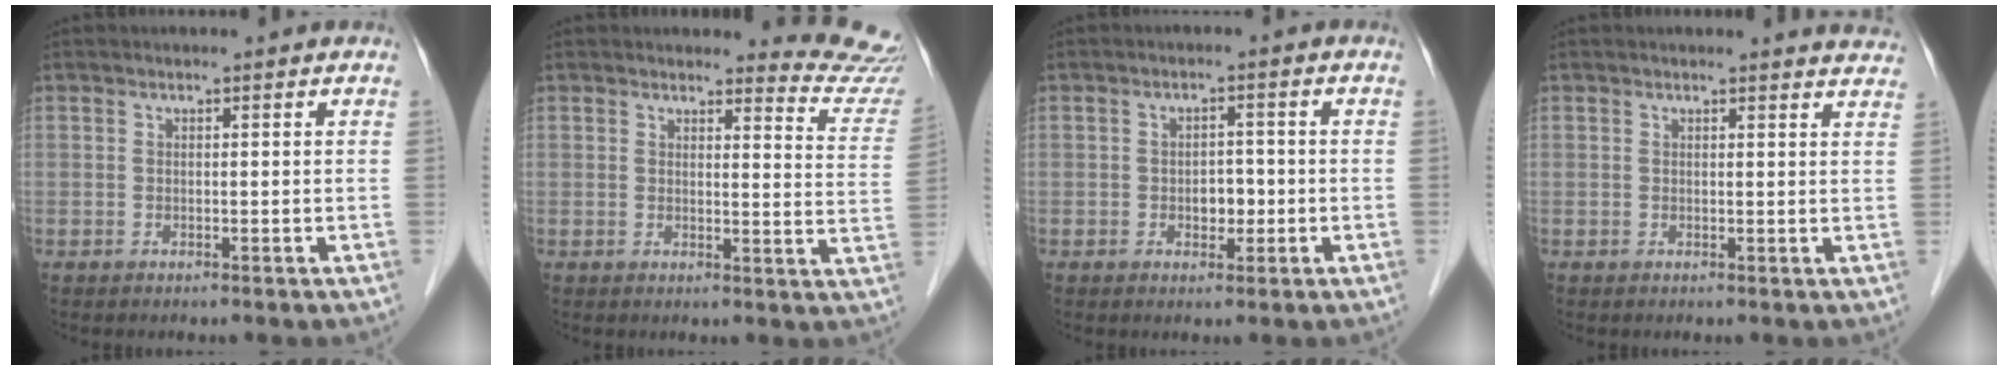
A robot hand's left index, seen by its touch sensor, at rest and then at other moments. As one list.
[{"total": 9.5, "force": [9.5, 0.4, -0.4], "torque": [0.025, -0.098, 0.075]}, {"total": 2.9, "force": [-0.9, 1.9, 2.0], "torque": [-0.027, 0.004, -0.010]}, {"total": 5.6, "force": [5.5, 0.5, 0.9], "torque": [0.001, -0.018, 0.032]}]